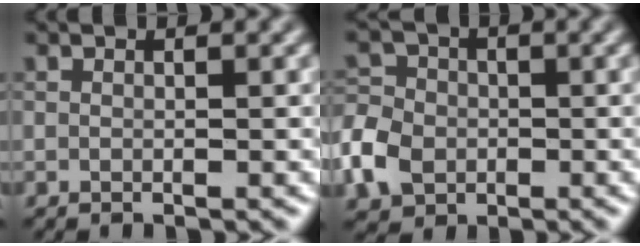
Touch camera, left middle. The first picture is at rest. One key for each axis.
{"total": 5.0, "fx": -1.6, "fy": 4.1, "fz": 2.3, "tx": -0.051, "ty": 0.004, "tz": -0.046}